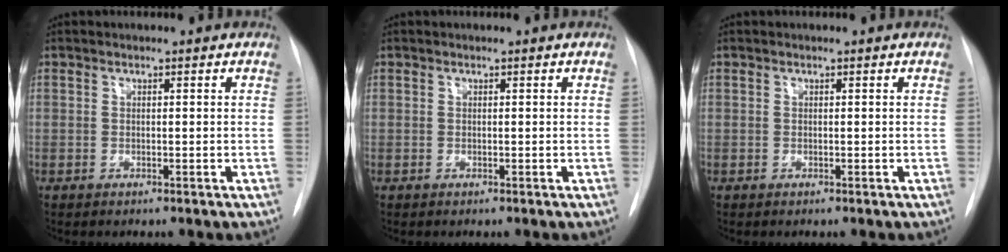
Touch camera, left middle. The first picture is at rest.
{"total": 0.0}
{"total": 0.0}